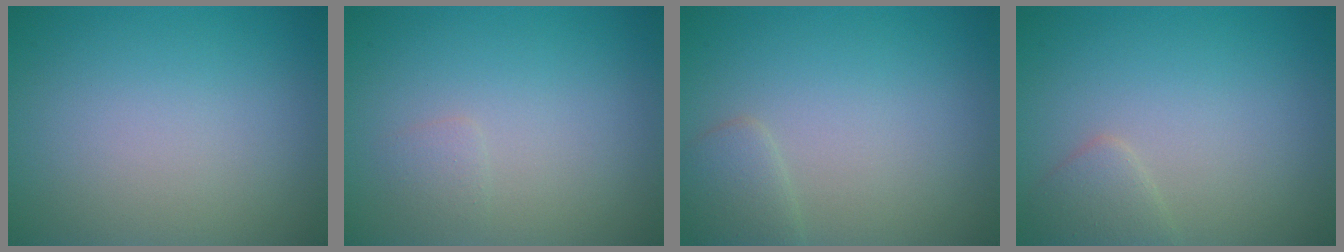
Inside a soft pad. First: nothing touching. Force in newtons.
{"total": 0.8, "press": 0.8, "slide": 0.1}
{"total": 1.6, "press": 1.6, "slide": 0.0}
{"total": 1.6, "press": 1.6, "slide": 0.1}